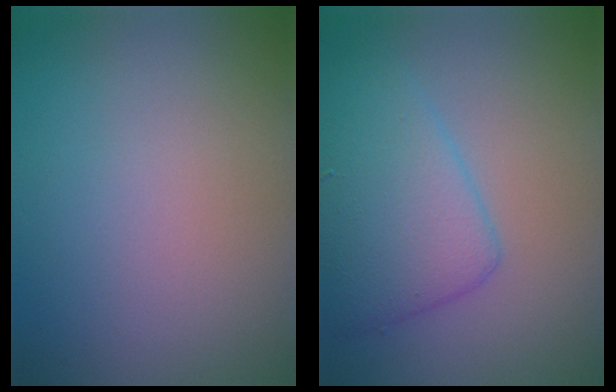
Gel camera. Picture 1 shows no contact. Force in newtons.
{"total": 5.3, "press": 5.3, "slide": 0.2}